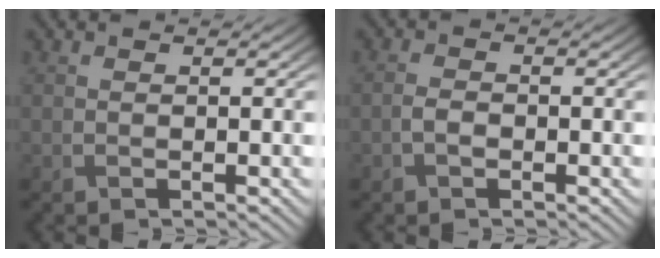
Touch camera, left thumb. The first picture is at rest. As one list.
[{"total": 1.6, "force": [-0.7, 0.9, 1.1], "torque": [-0.025, 0.005, -0.016]}]